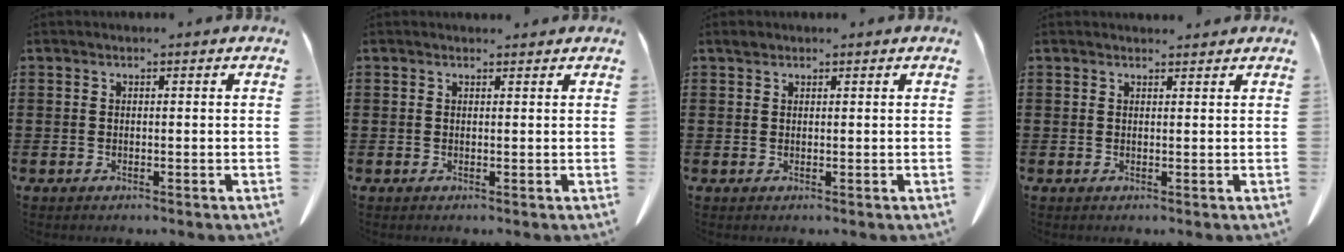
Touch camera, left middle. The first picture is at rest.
{"total": 0.6, "force": [0.6, 0.2, 0.2], "torque": [-0.005, 0.001, 0.012]}
{"total": 0.7, "force": [0.6, 0.4, 0.1], "torque": [-0.005, 0.002, 0.012]}
{"total": 1.1, "force": [1.1, 0.3, 0.1], "torque": [-0.005, 0.001, 0.021]}